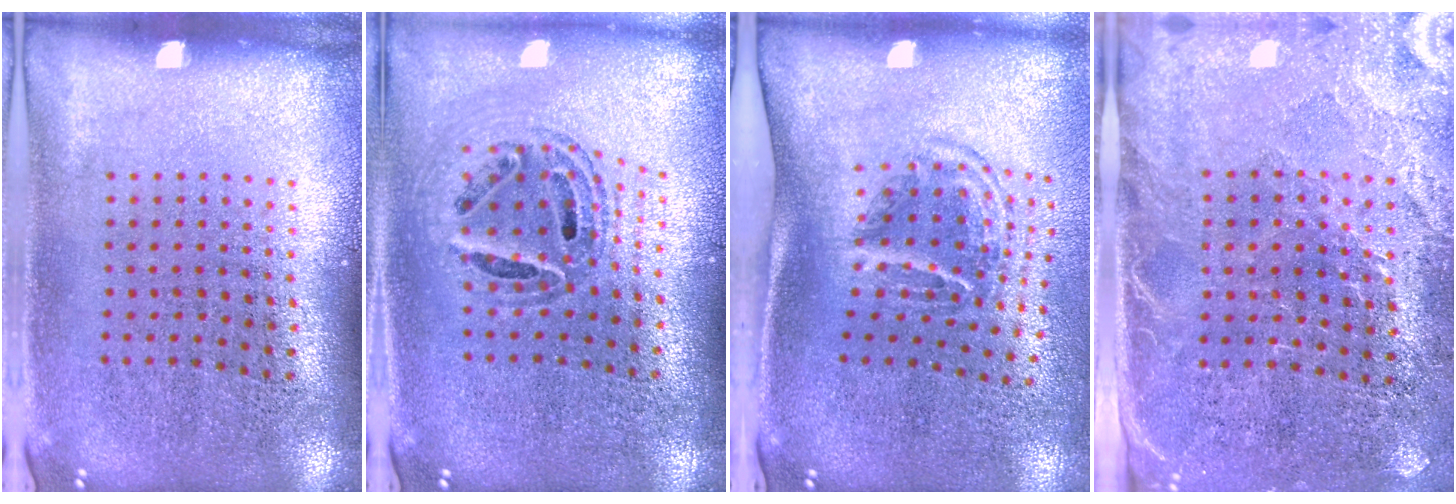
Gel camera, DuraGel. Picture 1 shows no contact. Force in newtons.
{"total": 0.8, "press": 0.8, "slide": 0.1}
{"total": 1.8, "press": 1.1, "slide": 1.5}
{"total": 3.2, "press": 2.9, "slide": 1.4}